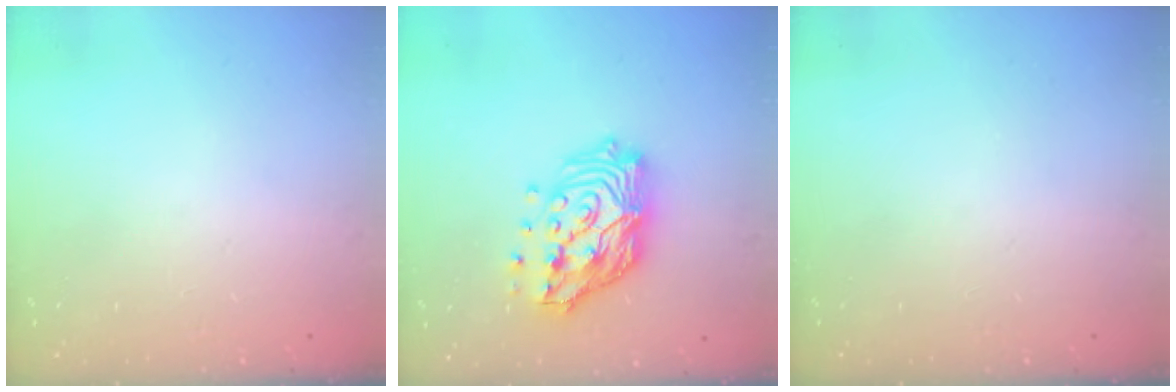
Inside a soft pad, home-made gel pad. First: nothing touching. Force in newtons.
{"total": 17.9, "press": 17.8, "slide": 1.7}
{"total": 0.0}